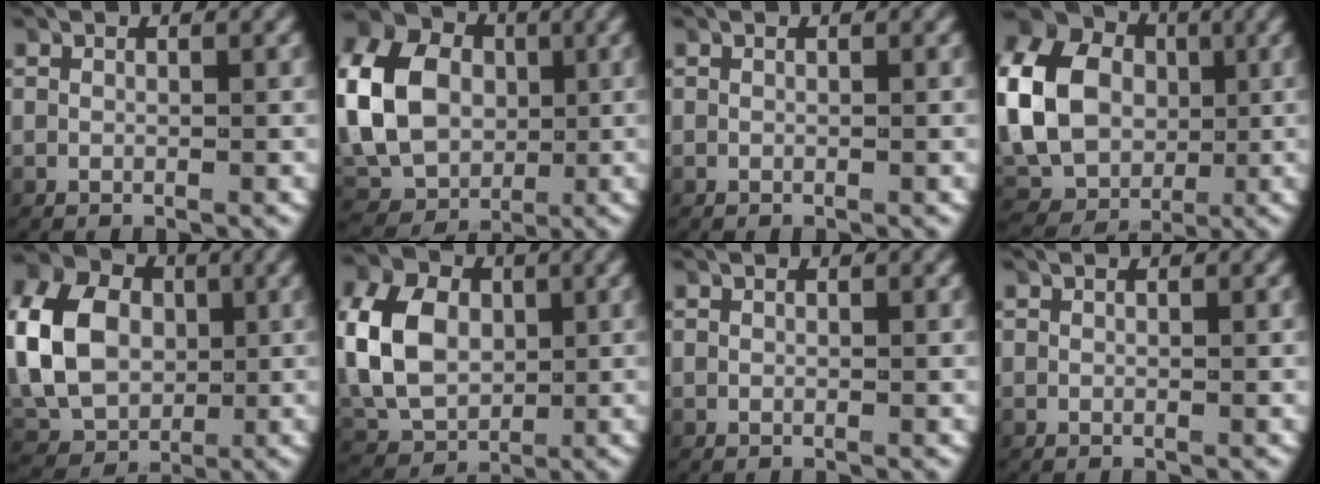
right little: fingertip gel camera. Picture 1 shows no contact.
{"total": 12.4, "force": [0.5, 10.5, 6.7], "torque": [-0.154, -0.016, 0.007]}
{"total": 0.0}
{"total": 14.1, "force": [1.1, 12.0, 7.2], "torque": [-0.169, -0.014, 0.013]}
{"total": 10.0, "force": [-0.1, 8.2, 5.8], "torque": [-0.133, -0.018, 0.005]}
{"total": 8.3, "force": [-0.1, 6.8, 4.8], "torque": [-0.117, -0.021, 0.009]}
{"total": 0.0}
{"total": 0.0}